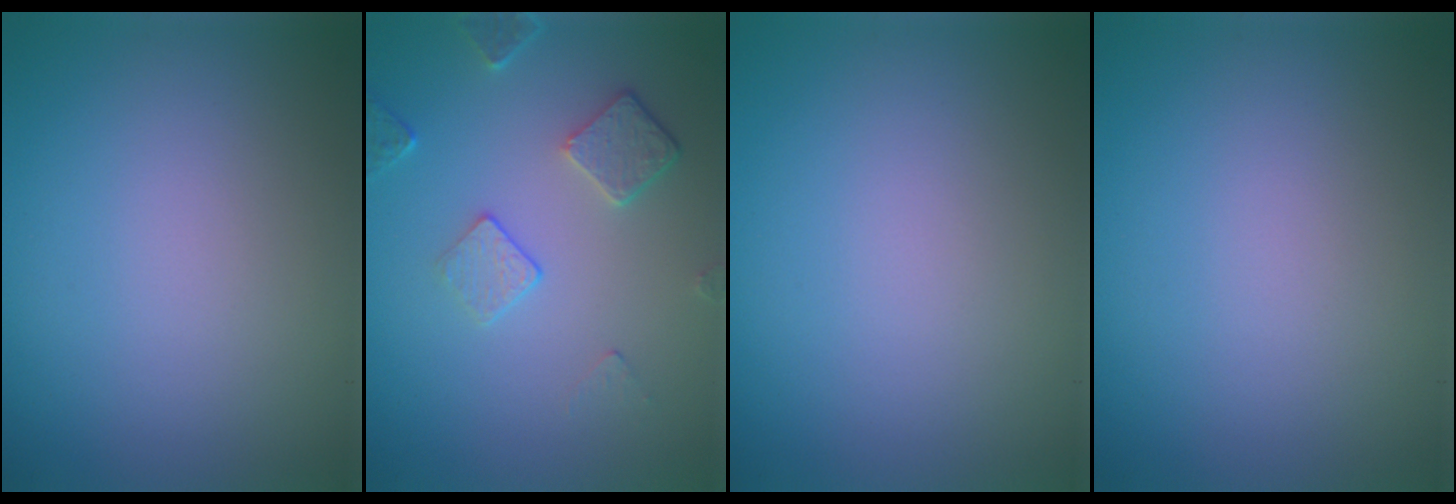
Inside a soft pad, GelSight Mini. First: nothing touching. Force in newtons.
{"total": 2.7, "press": 2.0, "slide": 1.7}
{"total": 0.0}
{"total": 0.0}